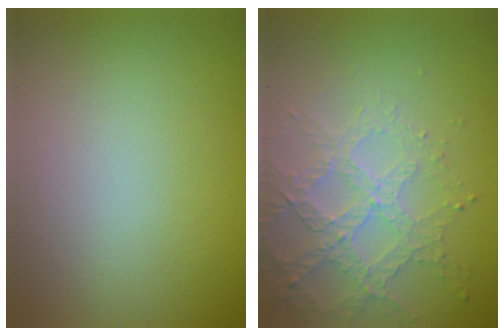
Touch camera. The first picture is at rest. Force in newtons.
{"total": 3.4, "press": 3.4, "slide": 0.6}